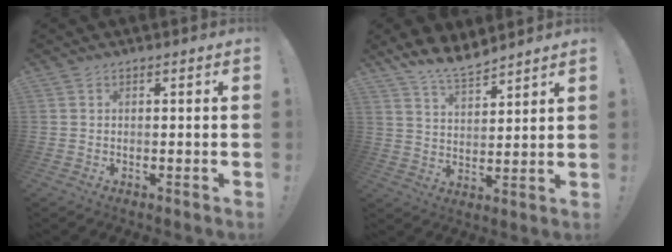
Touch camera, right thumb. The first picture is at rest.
{"total": 9.0, "force": [8.0, 2.3, 3.4], "torque": [-0.064, -0.058, 0.152]}